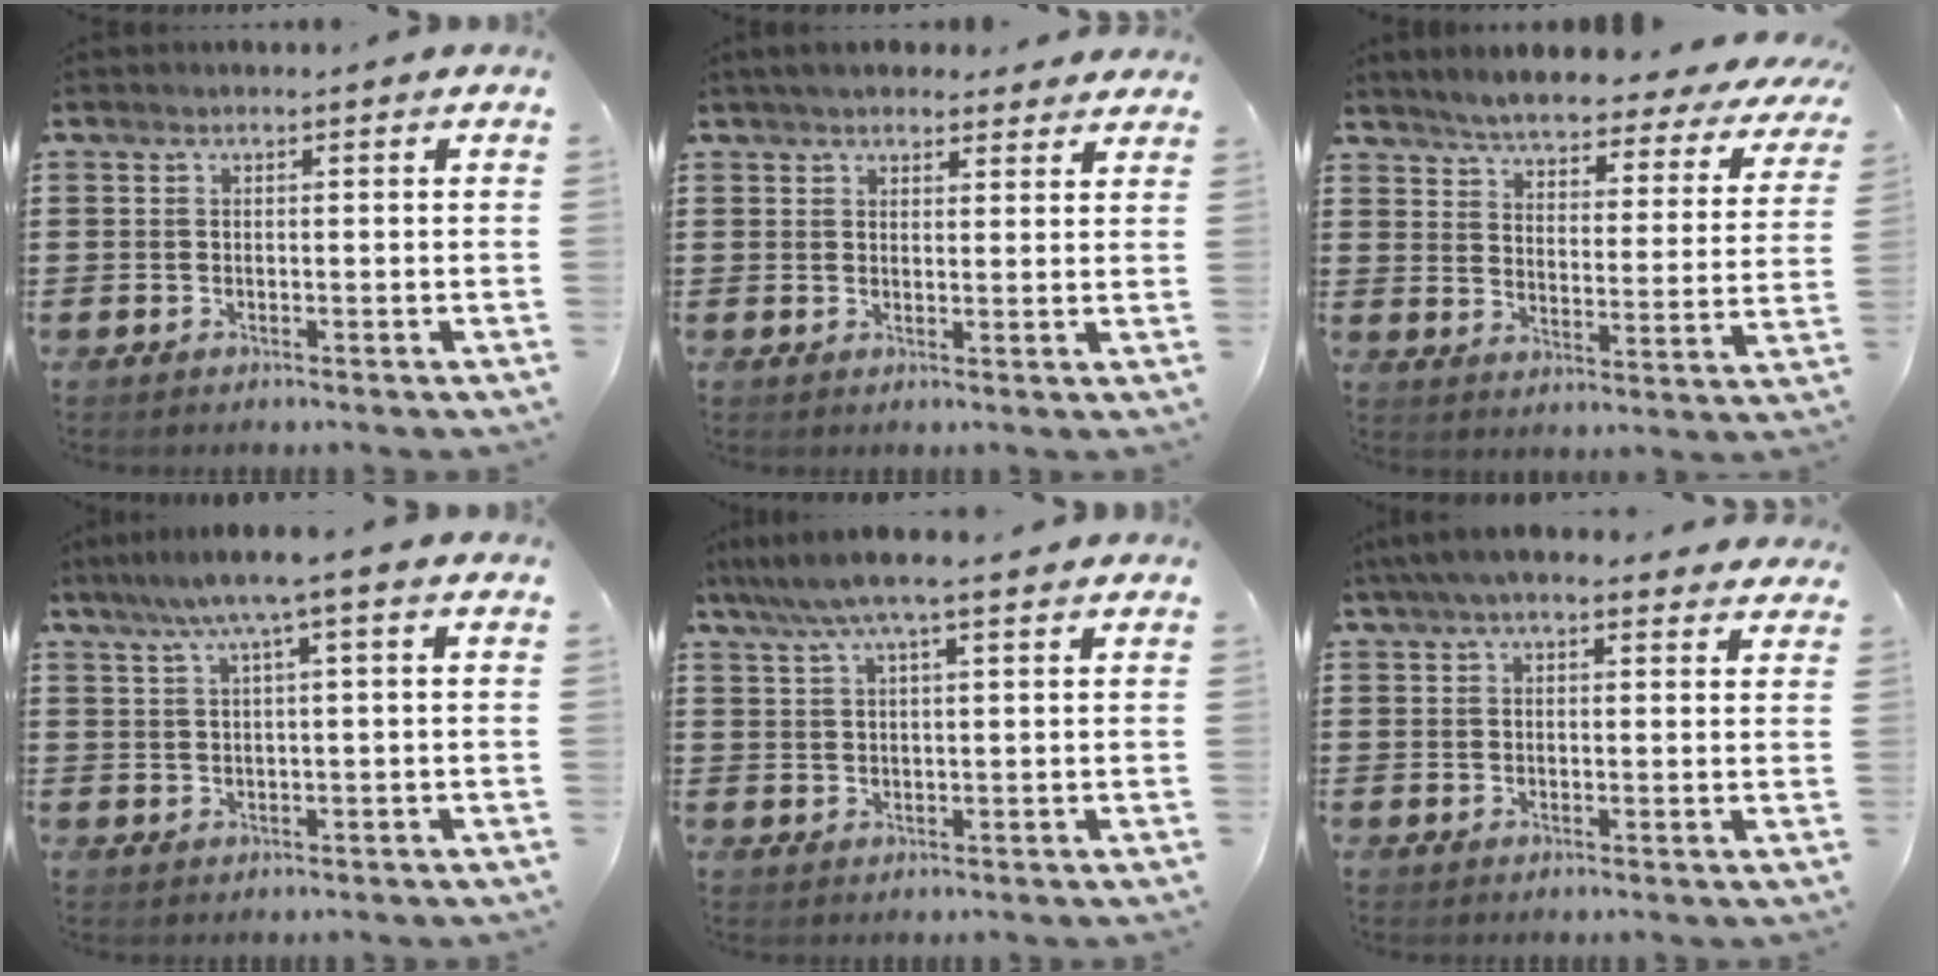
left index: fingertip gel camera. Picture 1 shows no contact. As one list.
[{"total": 3.5, "force": [3.3, 1.0, 0.9], "torque": [-0.027, -0.003, 0.062]}, {"total": 4.4, "force": [4.3, 0.2, 1.0], "torque": [-0.046, -0.034, 0.067]}, {"total": 4.7, "force": [2.1, -0.2, 4.2], "torque": [-0.087, 0.002, 0.033]}, {"total": 5.9, "force": [4.3, 0.6, 4.0], "torque": [-0.088, -0.004, 0.076]}, {"total": 4.9, "force": [3.8, 1.3, 2.7], "torque": [-0.063, 0.002, 0.070]}]